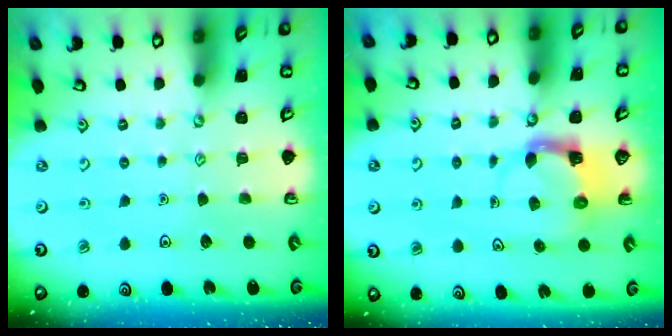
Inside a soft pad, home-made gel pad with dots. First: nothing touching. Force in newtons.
{"total": 3.8, "press": 3.7, "slide": 0.7}